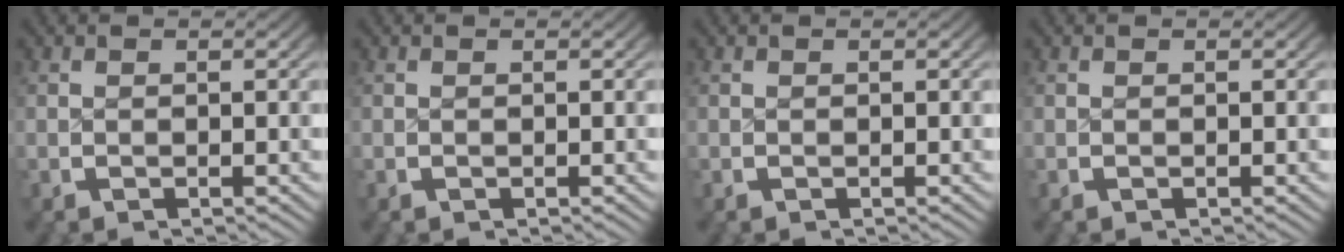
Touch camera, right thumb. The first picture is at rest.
{"total": 0.0}
{"total": 0.0}
{"total": 0.0}